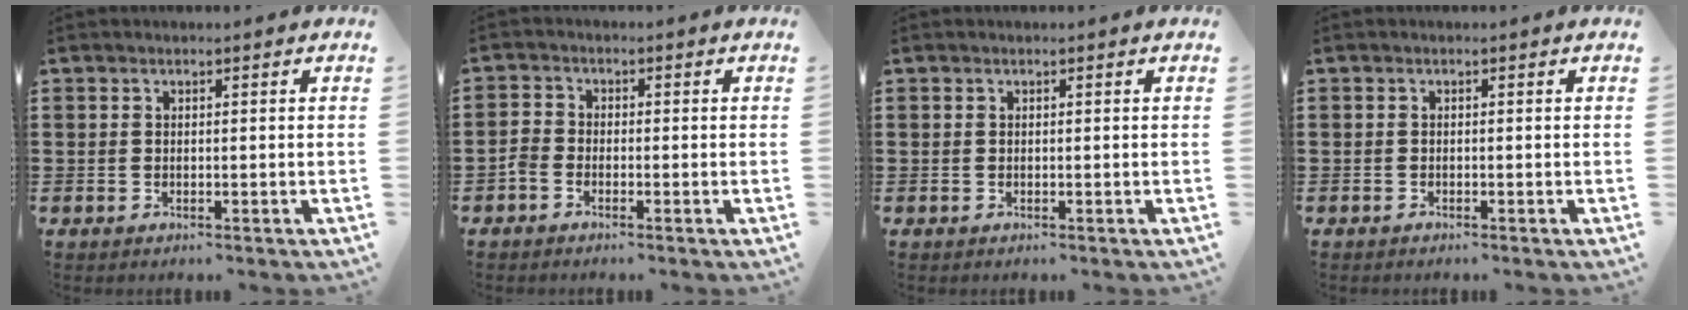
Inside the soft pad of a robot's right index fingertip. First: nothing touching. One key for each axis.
{"total": 1.9, "fx": -1.4, "fy": 1.0, "fz": 0.7, "tx": -0.024, "ty": 0.002, "tz": -0.030}
{"total": 0.0}
{"total": 0.5, "fx": -0.5, "fy": 0.0, "fz": 0.1, "tx": -0.003, "ty": -0.003, "tz": -0.010}